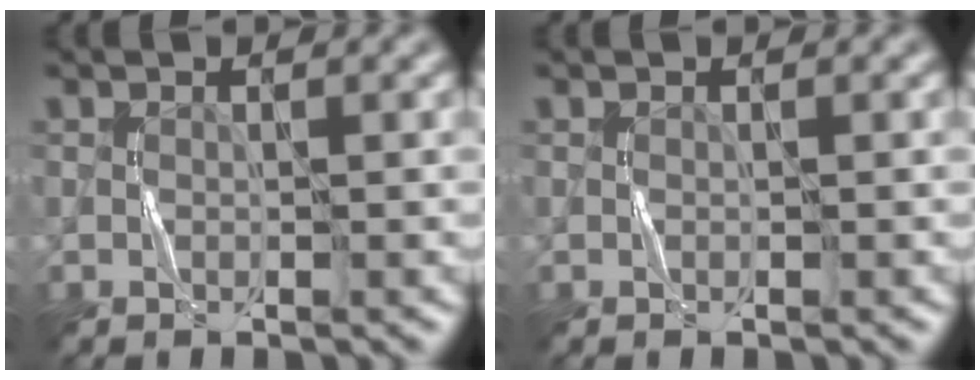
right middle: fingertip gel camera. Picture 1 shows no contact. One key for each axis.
{"total": 0.0}